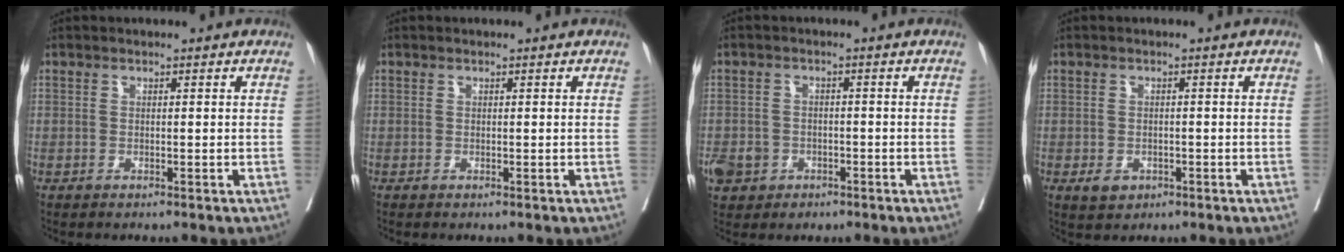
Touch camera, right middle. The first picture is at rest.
{"total": 0.0}
{"total": 7.0, "force": [-3.5, 5.8, 1.9], "torque": [-0.049, 0.007, -0.051]}
{"total": 2.5, "force": [-1.2, 1.8, 1.2], "torque": [-0.022, -0.001, -0.010]}